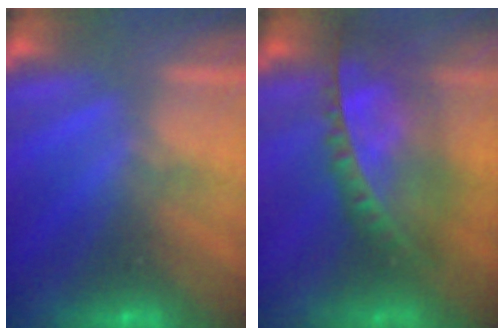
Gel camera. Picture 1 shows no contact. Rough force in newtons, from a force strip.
{"total": 8.8}